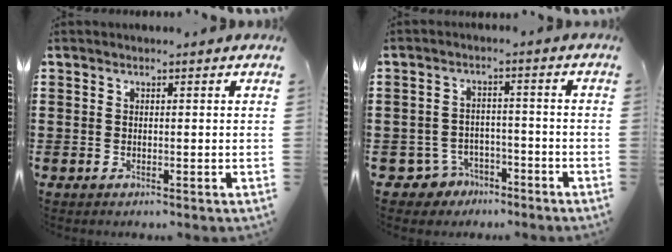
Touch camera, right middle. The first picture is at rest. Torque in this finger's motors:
{"motor_torque": [0.24, 0.33, -0.06, -0.02]}